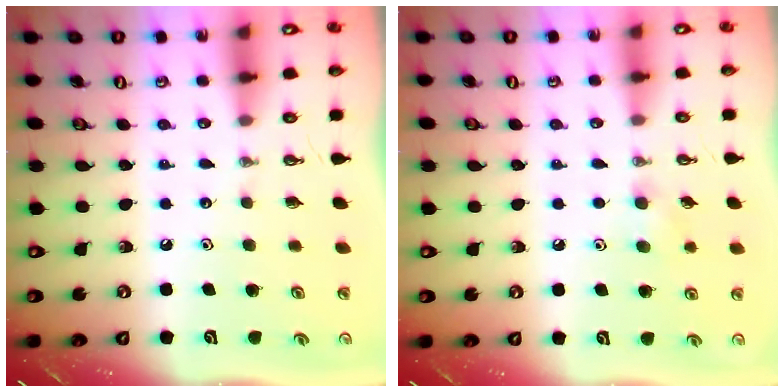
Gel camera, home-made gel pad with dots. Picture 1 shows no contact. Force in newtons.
{"total": 6.0, "press": 5.7, "slide": 1.9}